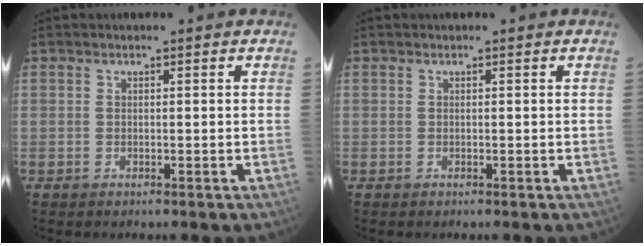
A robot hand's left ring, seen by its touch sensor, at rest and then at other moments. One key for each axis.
{"total": 0.0}